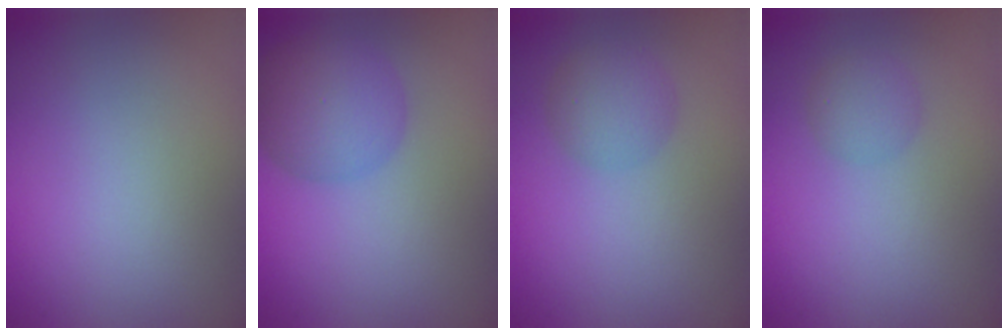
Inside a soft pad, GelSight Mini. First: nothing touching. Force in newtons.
{"total": 5.0, "press": 4.9, "slide": 0.2}
{"total": 2.6, "press": 2.6, "slide": 0.0}
{"total": 1.7, "press": 1.7, "slide": 0.0}